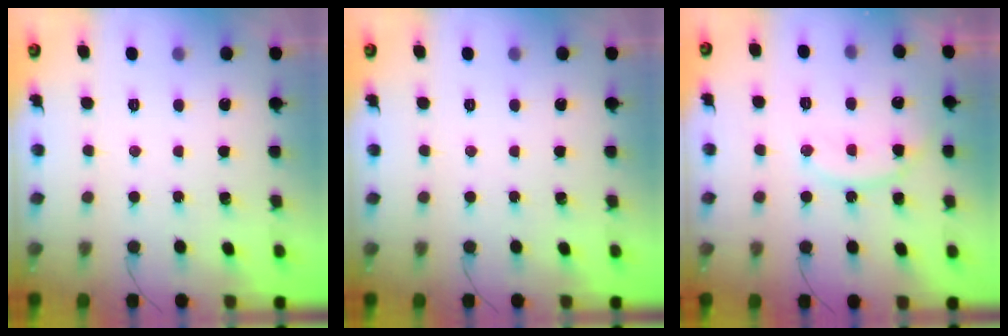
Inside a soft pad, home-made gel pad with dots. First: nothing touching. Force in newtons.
{"total": 0.0}
{"total": 13.5, "press": 13.5, "slide": 1.2}